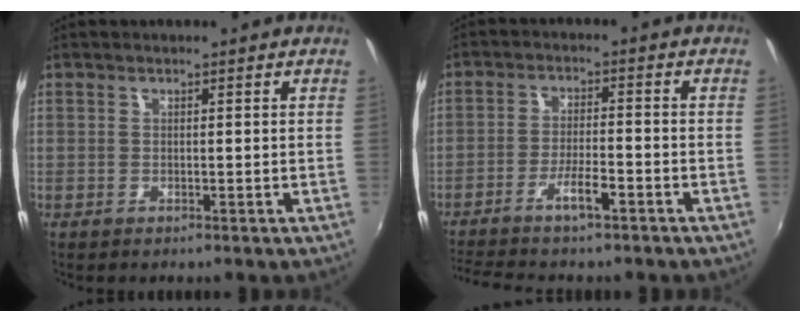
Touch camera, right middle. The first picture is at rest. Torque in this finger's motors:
{"motor_torque": [1.07, -1.07, 0.31, 0.07]}